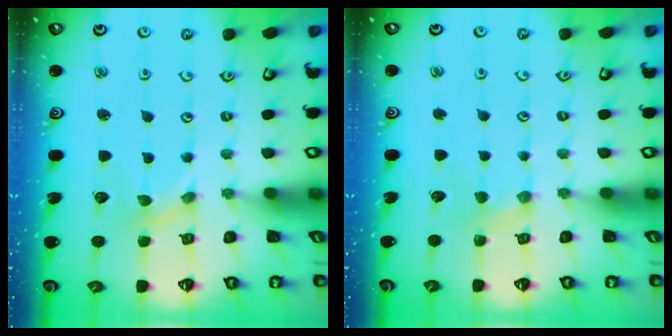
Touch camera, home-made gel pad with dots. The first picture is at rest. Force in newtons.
{"total": 2.5, "press": 2.4, "slide": 0.4}